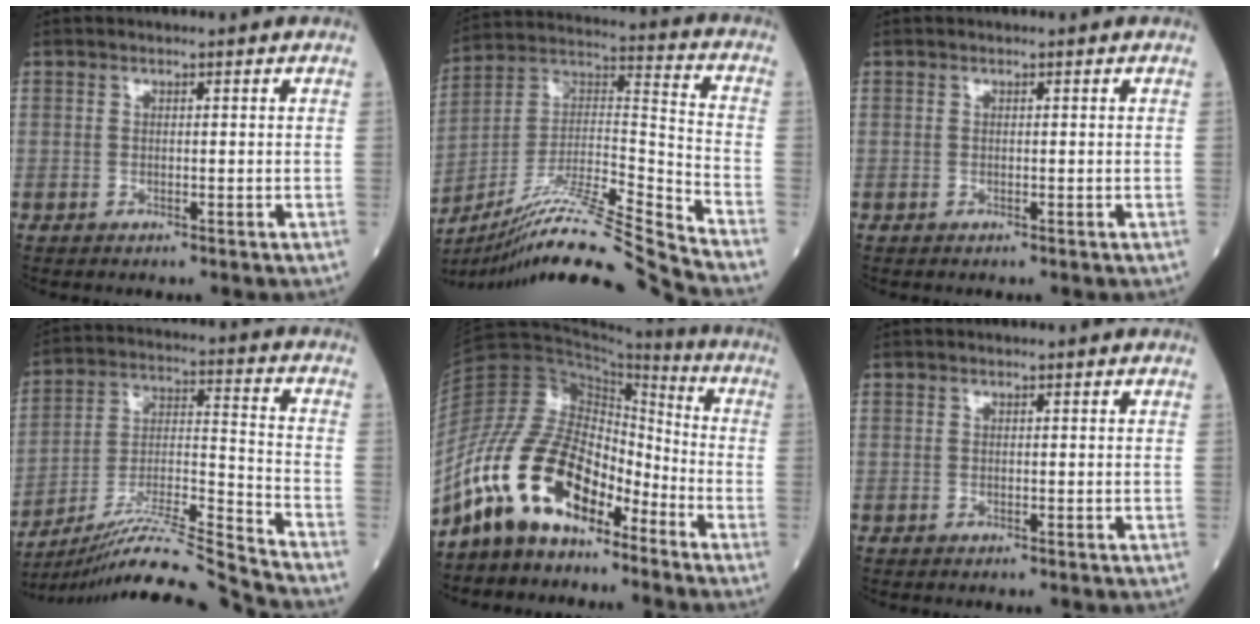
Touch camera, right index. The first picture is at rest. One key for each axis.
{"total": 22.5, "fx": -19.7, "fy": -2.4, "fz": 10.5, "tx": -0.200, "ty": -0.007, "tz": -0.345}
{"total": 0.0}
{"total": 18.3, "fx": -17.0, "fy": -3.1, "fz": 6.1, "tx": -0.112, "ty": 0.003, "tz": -0.295}
{"total": 14.6, "fx": -10.2, "fy": 6.4, "fz": 8.2, "tx": -0.176, "ty": 0.035, "tz": -0.193}
{"total": 0.0}